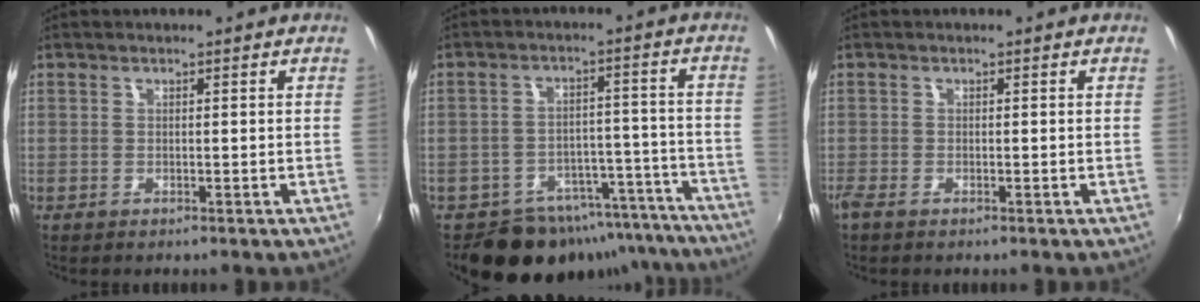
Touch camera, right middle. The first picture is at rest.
{"total": 16.3, "force": [-13.5, 8.2, 3.8], "torque": [-0.070, 0.044, -0.159]}
{"total": 1.2, "force": [-0.9, 0.0, 0.8], "torque": [-0.019, -0.007, -0.020]}